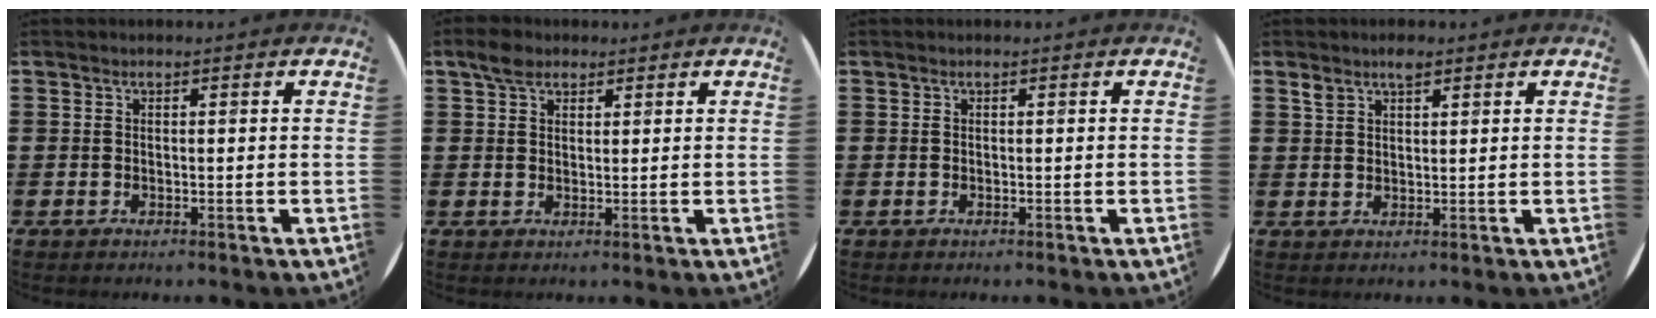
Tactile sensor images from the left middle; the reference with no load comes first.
{"total": 2.8, "force": [2.2, 1.4, 1.0], "torque": [-0.007, 0.001, 0.037]}
{"total": 0.0}
{"total": 2.4, "force": [1.9, 0.9, 1.2], "torque": [-0.018, 0.001, 0.032]}